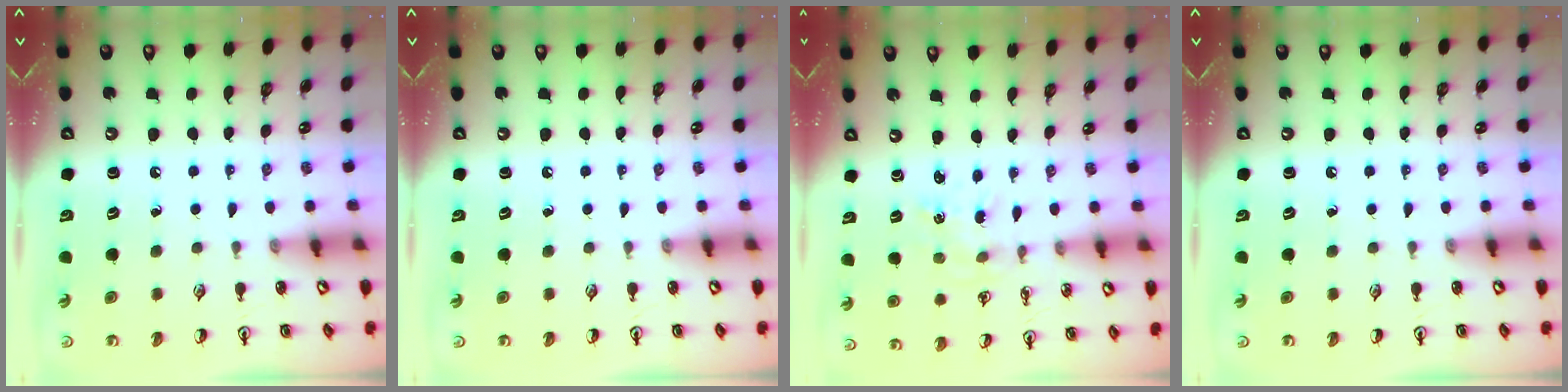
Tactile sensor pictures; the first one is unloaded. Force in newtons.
{"total": 0.0}
{"total": 0.7, "press": 0.7, "slide": 0.1}
{"total": 0.0}